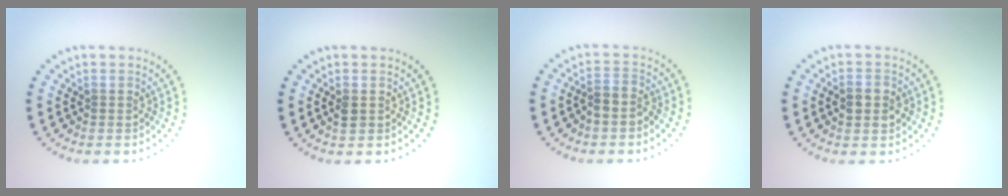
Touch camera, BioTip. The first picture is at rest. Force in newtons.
{"total": 1.1, "press": 1.0, "slide": 0.2}
{"total": 2.2, "press": 1.8, "slide": 1.2}
{"total": 2.8, "press": 2.8, "slide": 0.1}